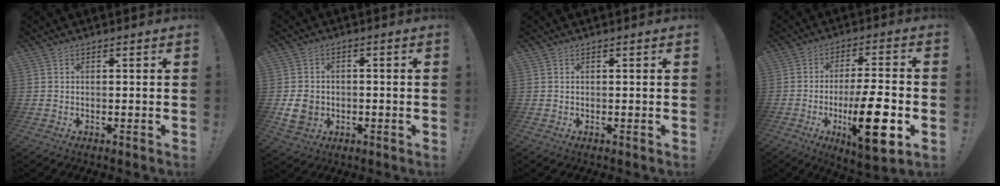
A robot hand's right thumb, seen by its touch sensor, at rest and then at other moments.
{"total": 7.3, "force": [-1.3, 6.1, 3.8], "torque": [-0.069, 0.003, -0.022]}
{"total": 0.0}
{"total": 17.5, "force": [-5.3, 4.3, 16.1], "torque": [-0.253, 0.007, -0.079]}